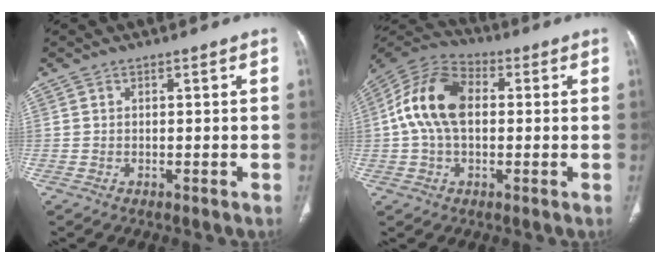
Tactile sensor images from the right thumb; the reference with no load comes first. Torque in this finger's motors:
{"motor_torque": [0.79, 1.30, 0.62, -0.55, 0.17]}